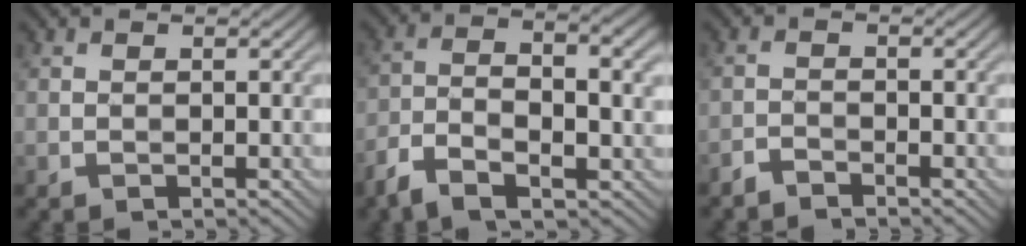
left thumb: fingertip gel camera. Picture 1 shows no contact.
{"total": 9.6, "force": [-3.9, 4.0, 7.7], "torque": [-0.151, -0.015, -0.072]}
{"total": 1.8, "force": [-1.7, 0.3, 0.5], "torque": [-0.010, -0.001, -0.040]}